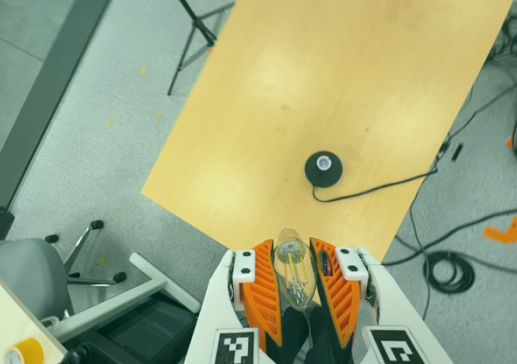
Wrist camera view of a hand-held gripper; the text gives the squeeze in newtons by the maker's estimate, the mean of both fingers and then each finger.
{"total": 21.0, "left": 22.6, "right": 19.5}